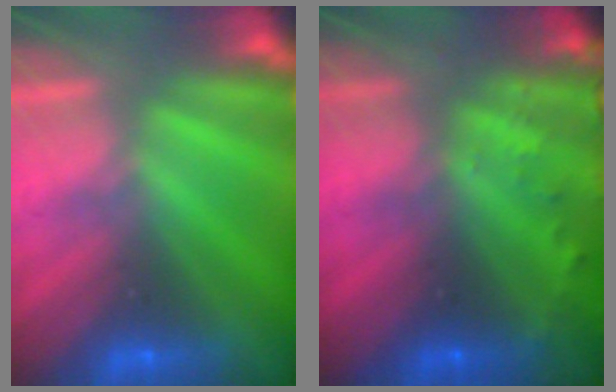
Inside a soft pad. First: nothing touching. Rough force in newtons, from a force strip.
{"total": 8.7}